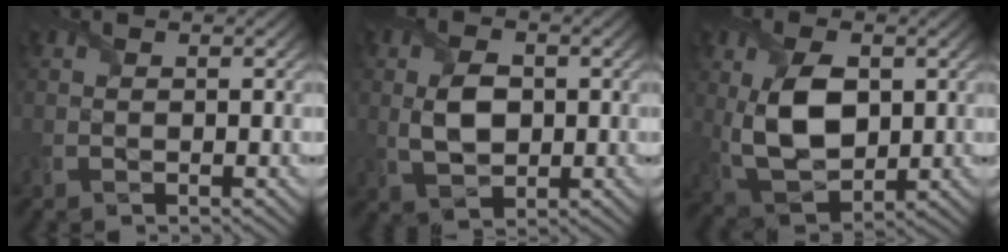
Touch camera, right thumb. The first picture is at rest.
{"total": 5.2, "force": [0.1, 3.4, 3.9], "torque": [-0.085, -0.003, 0.004]}
{"total": 9.9, "force": [0.9, 5.9, 7.8], "torque": [-0.179, -0.005, 0.020]}